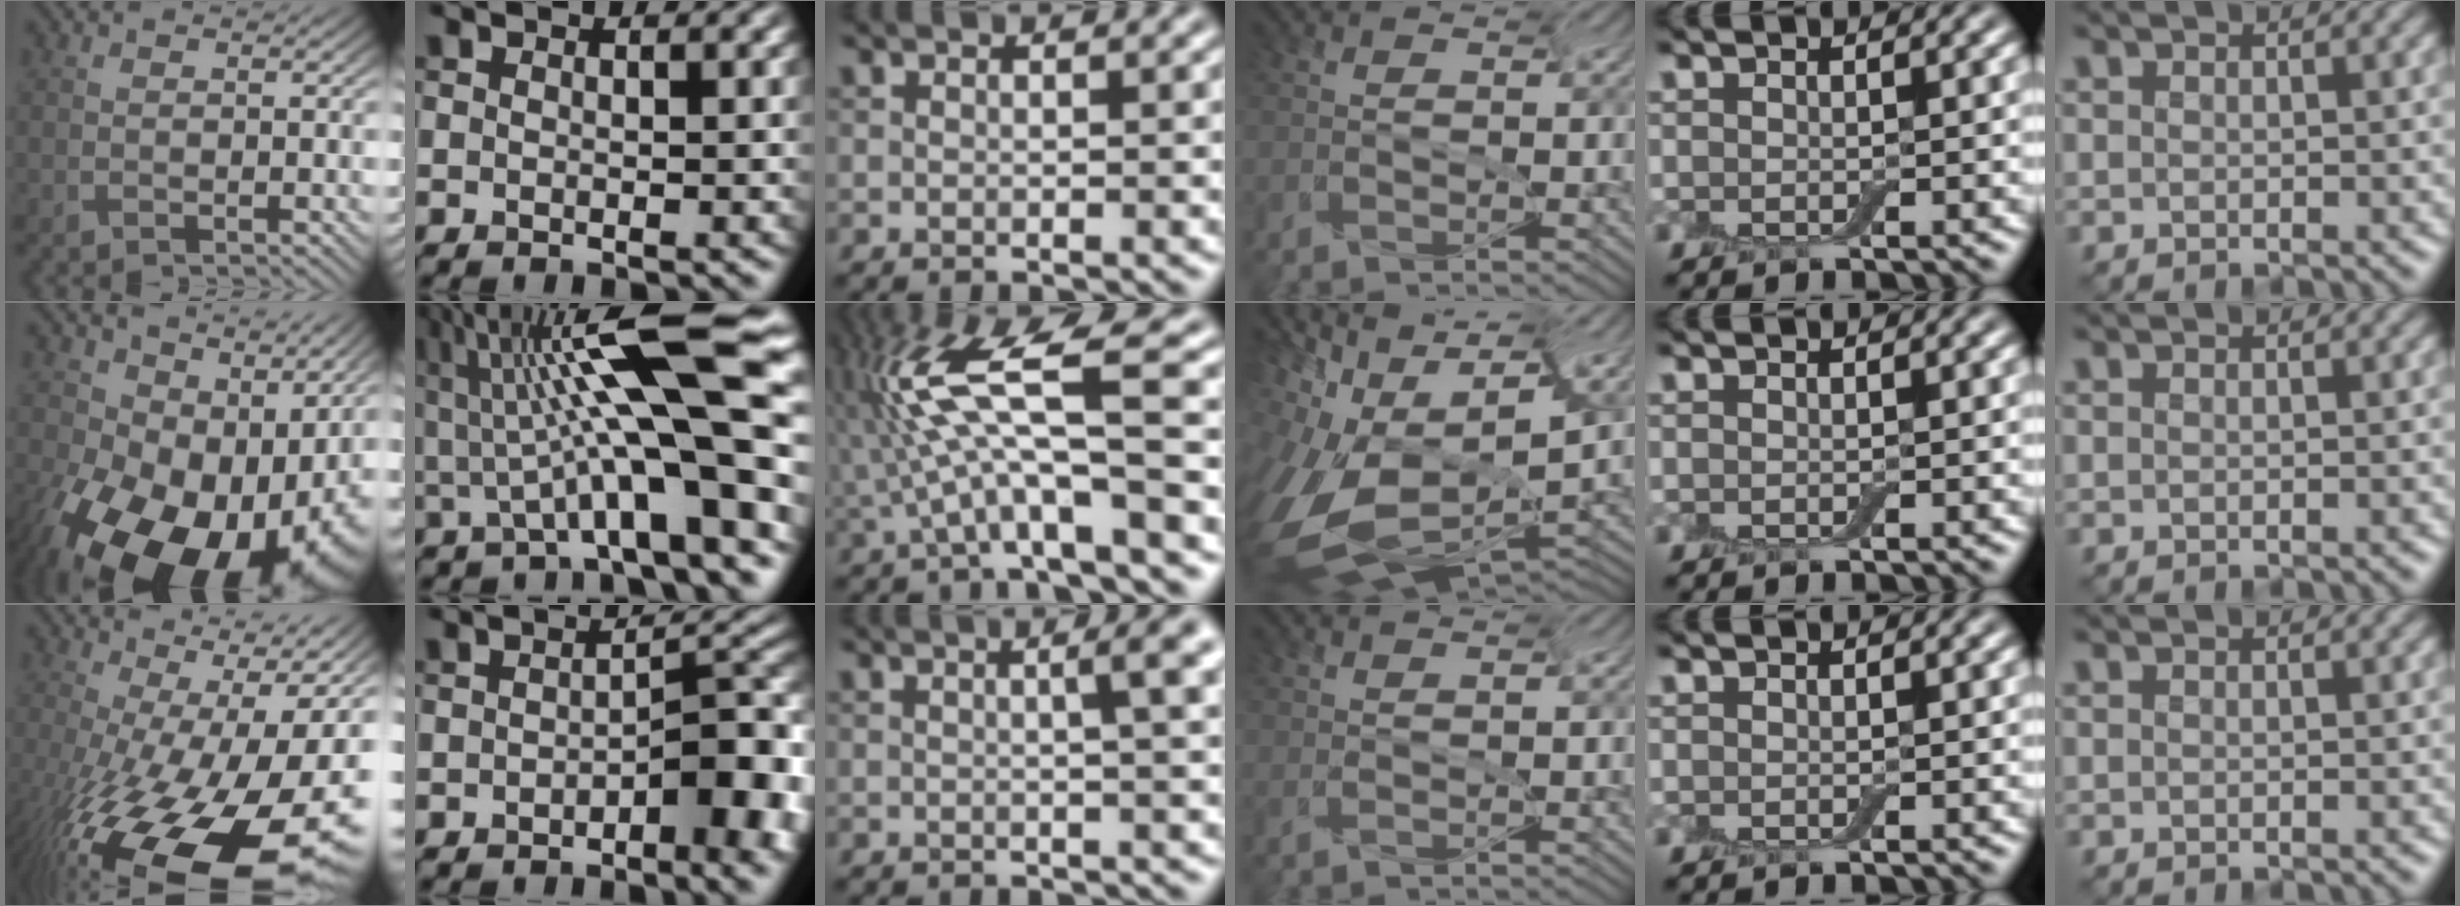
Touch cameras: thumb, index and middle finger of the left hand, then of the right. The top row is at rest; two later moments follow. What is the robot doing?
{"motion": "screw", "object": "jar lid"}